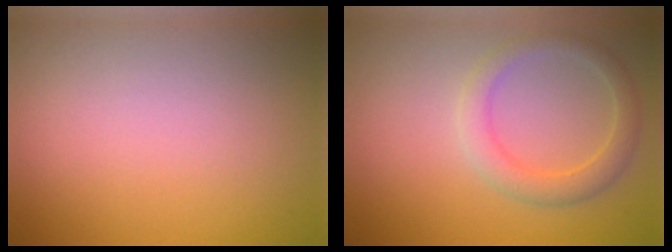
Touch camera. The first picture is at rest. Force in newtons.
{"total": 2.9, "press": 2.9, "slide": 0.1}